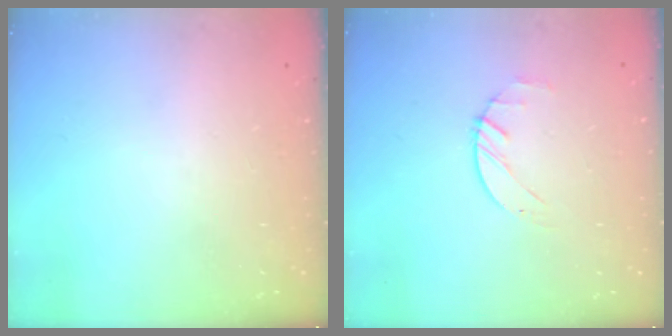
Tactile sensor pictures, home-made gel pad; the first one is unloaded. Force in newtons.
{"total": 1.4, "press": 1.3, "slide": 0.2}